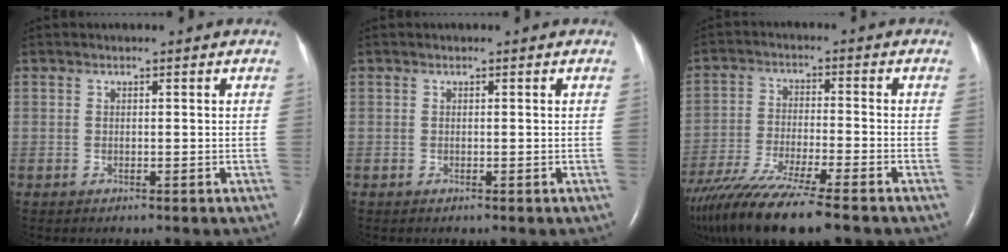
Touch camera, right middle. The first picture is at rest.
{"total": 0.0}
{"total": 15.9, "force": [-12.2, 1.2, 10.0], "torque": [-0.201, -0.050, -0.213]}